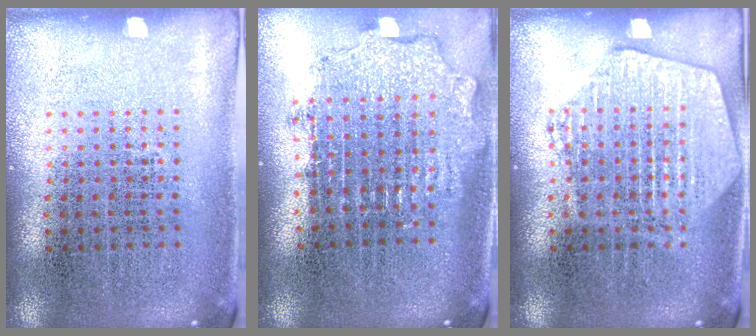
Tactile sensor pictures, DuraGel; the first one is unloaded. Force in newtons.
{"total": 1.9, "press": 1.5, "slide": 1.1}
{"total": 2.8, "press": 2.7, "slide": 0.4}